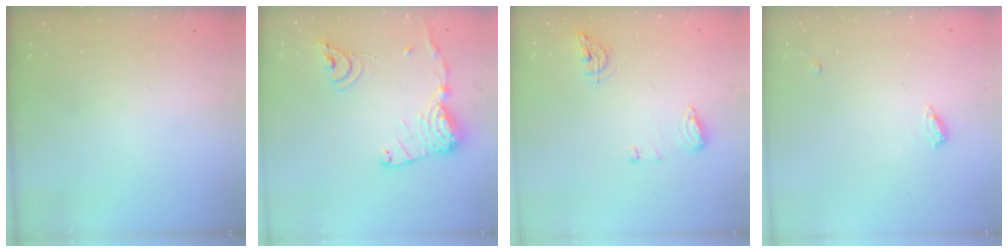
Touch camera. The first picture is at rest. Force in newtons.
{"total": 15.3, "press": 15.3, "slide": 1.2}
{"total": 7.9, "press": 7.8, "slide": 1.5}
{"total": 4.5, "press": 4.5, "slide": 0.4}